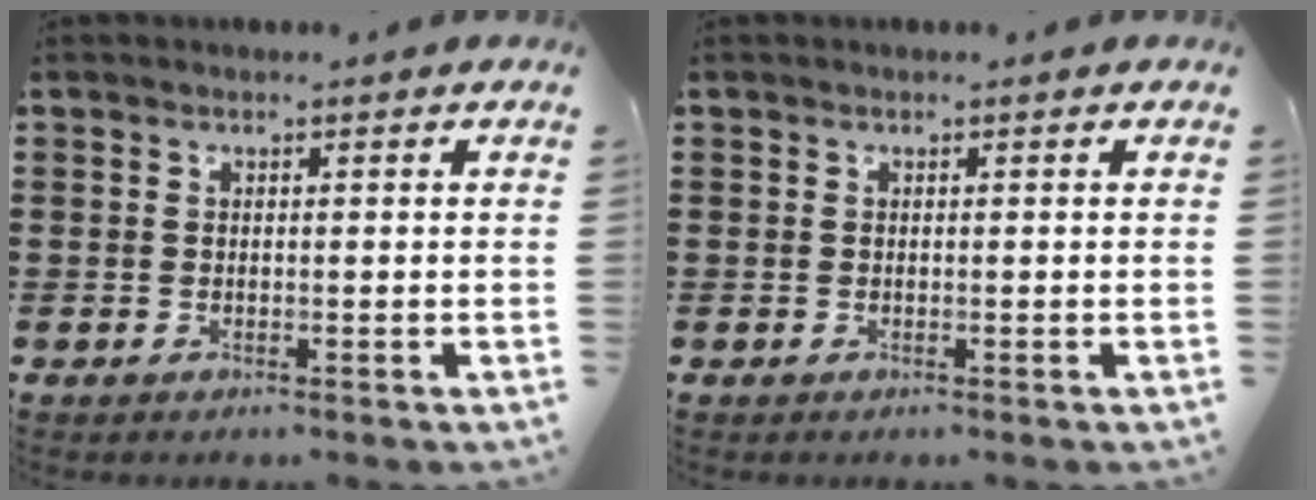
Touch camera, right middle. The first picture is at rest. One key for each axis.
{"total": 0.0}